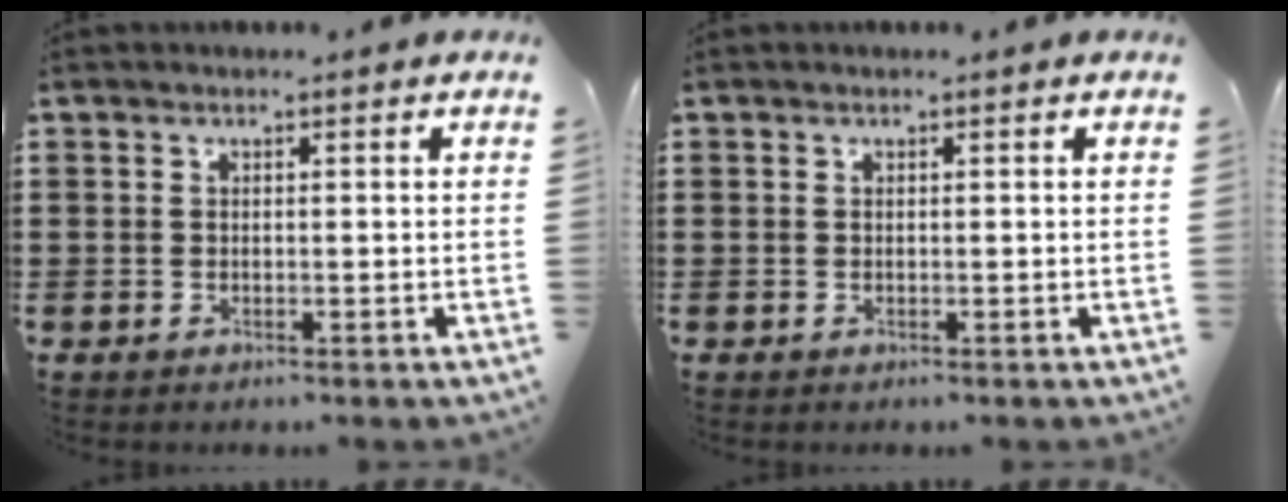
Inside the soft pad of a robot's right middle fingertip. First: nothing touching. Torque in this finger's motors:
{"motor_torque": [0.00, 0.00, 0.00, 0.00]}